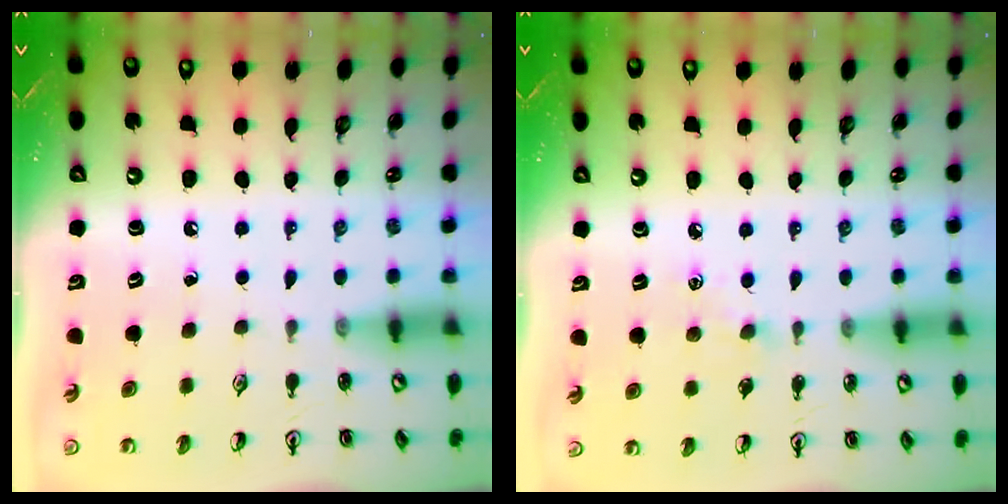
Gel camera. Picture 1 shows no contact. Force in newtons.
{"total": 3.6, "press": 3.6, "slide": 0.5}